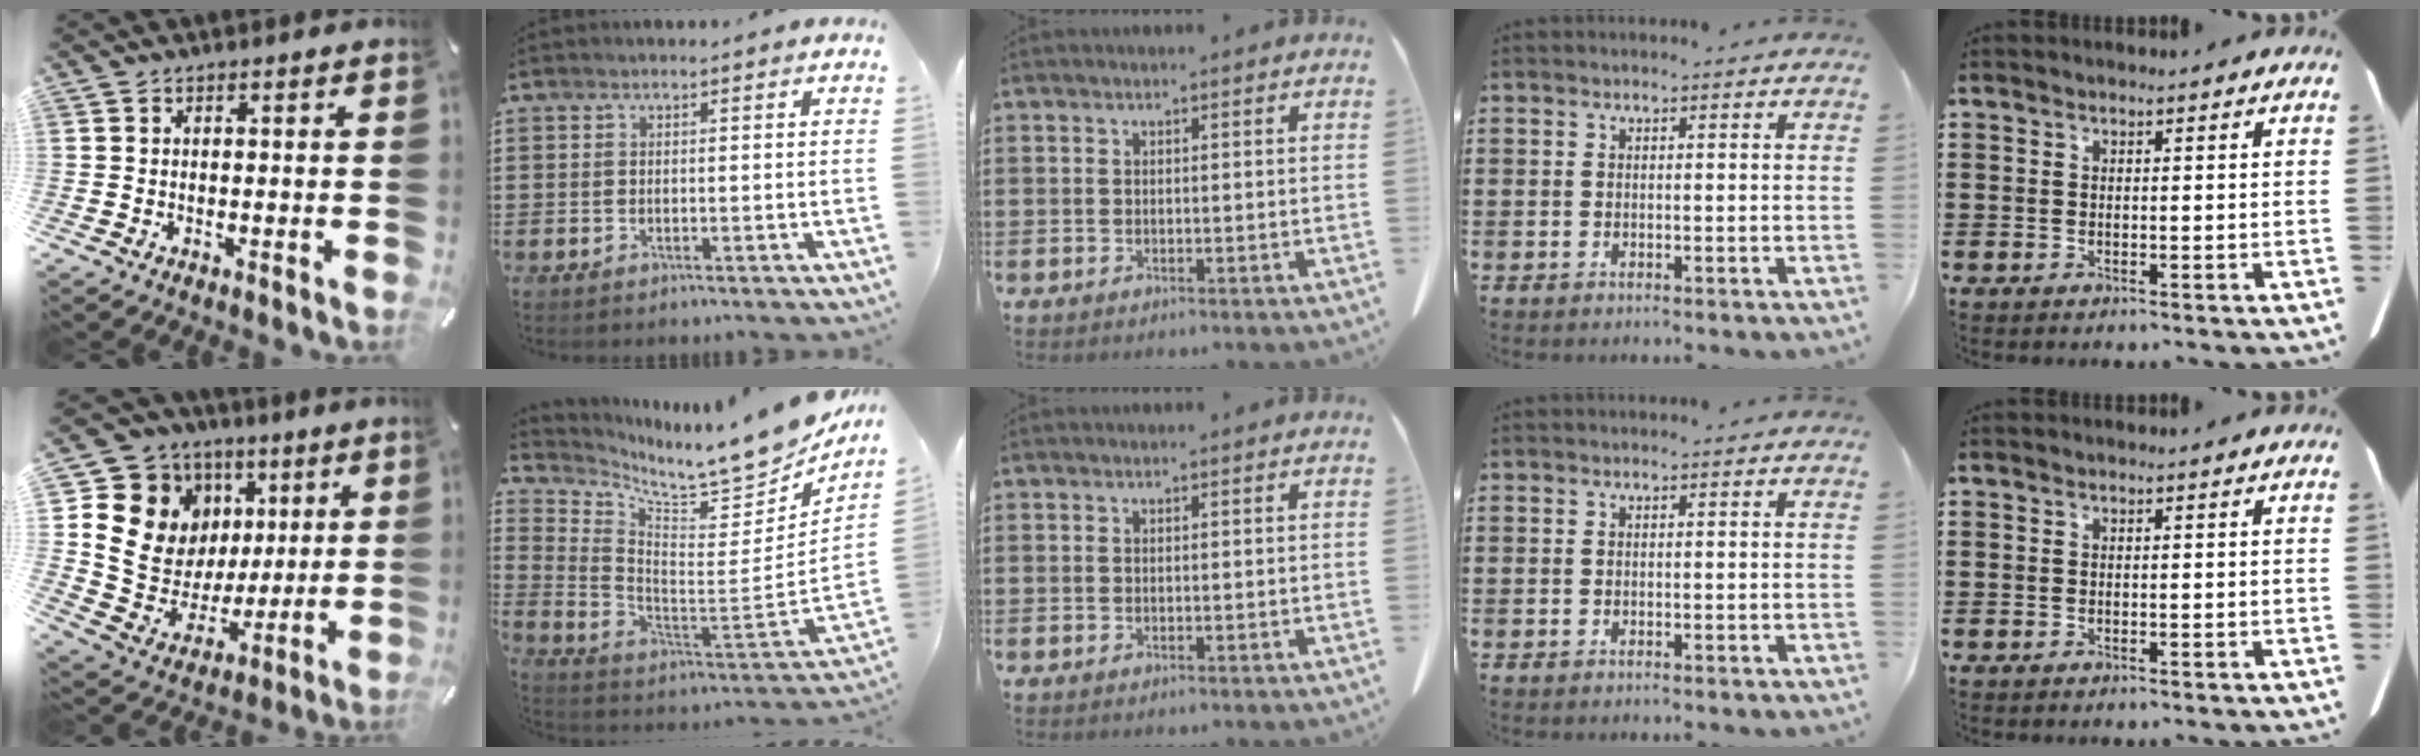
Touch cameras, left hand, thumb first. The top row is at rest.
{"thumb": {"total": 14.3, "force": [4.2, 13.2, 3.3], "torque": [-0.041, -0.049, 0.099]}, "index": {"total": 9.6, "force": [8.6, 0.8, 4.2], "torque": [-0.088, -0.087, 0.138]}}